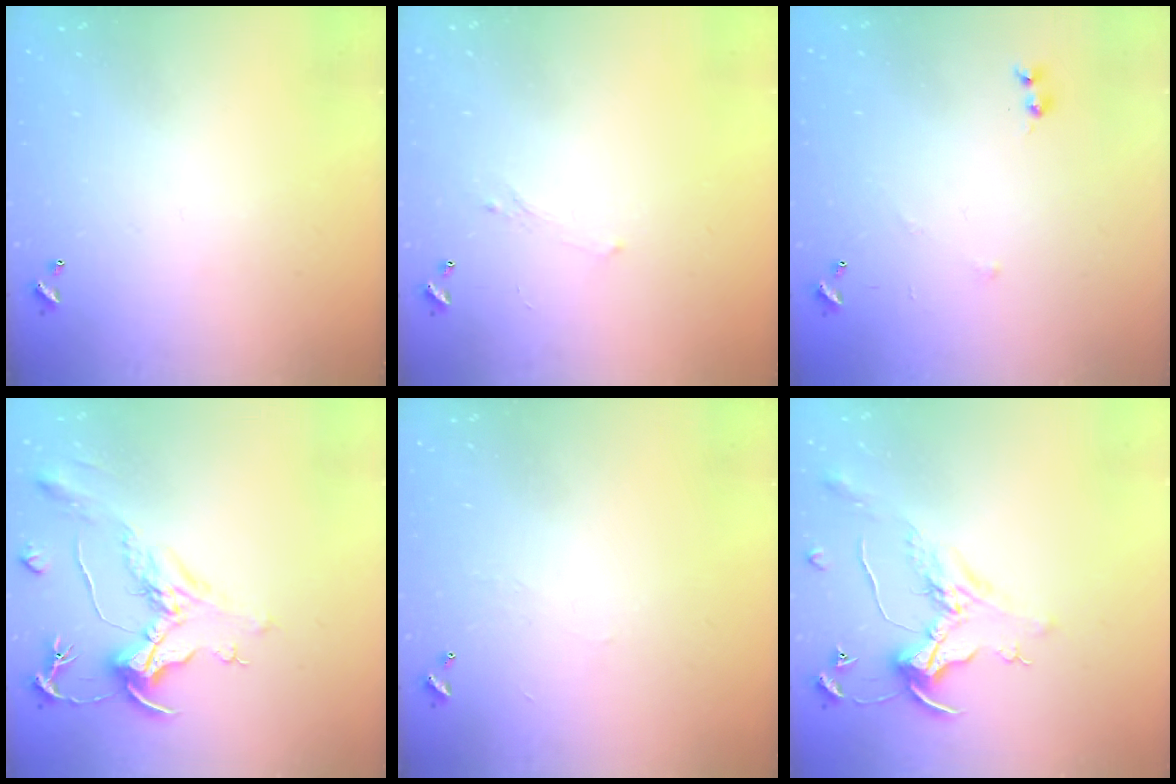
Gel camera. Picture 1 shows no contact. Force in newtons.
{"total": 0.8, "press": 0.6, "slide": 0.6}
{"total": 6.1, "press": 6.1, "slide": 0.8}
{"total": 2.3, "press": 1.8, "slide": 1.3}
{"total": 2.3, "press": 2.3, "slide": 0.4}
{"total": 0.8, "press": 0.0, "slide": 0.8}